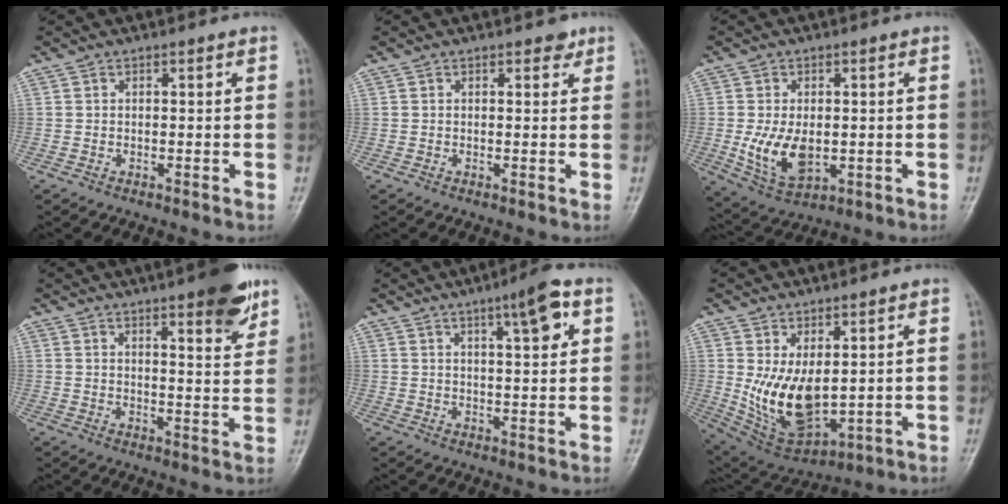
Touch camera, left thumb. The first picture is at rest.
{"total": 1.6, "force": [1.1, 0.9, 0.7], "torque": [0.003, -0.004, 0.009]}
{"total": 9.0, "force": [-0.9, 5.4, 7.2], "torque": [-0.127, -0.013, -0.003]}
{"total": 9.3, "force": [5.9, 2.0, 6.9], "torque": [-0.075, -0.032, 0.077]}
{"total": 7.3, "force": [3.4, 1.4, 6.3], "torque": [-0.088, -0.009, 0.050]}
{"total": 12.5, "force": [1.3, 6.8, 10.4], "torque": [-0.172, -0.027, 0.050]}